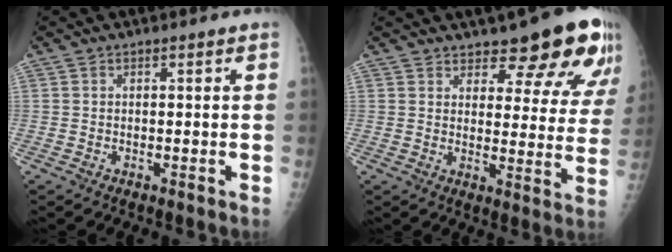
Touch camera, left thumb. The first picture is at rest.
{"total": 14.7, "force": [10.7, 5.2, 8.6], "torque": [-0.060, -0.067, 0.125]}